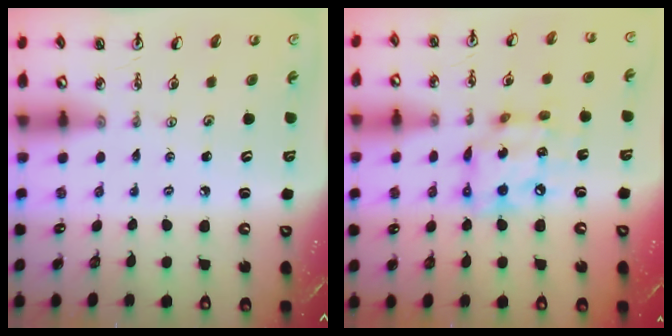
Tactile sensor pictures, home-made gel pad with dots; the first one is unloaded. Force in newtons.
{"total": 13.3, "press": 13.2, "slide": 1.4}